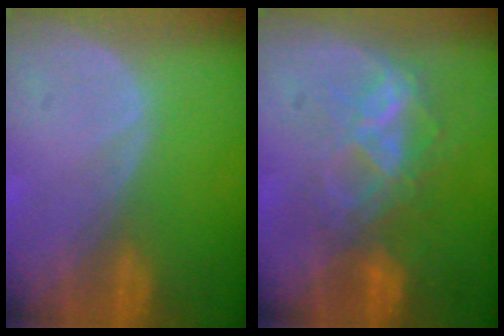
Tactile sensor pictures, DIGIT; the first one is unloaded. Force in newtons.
{"total": 6.2, "press": 6.2, "slide": 0.8}